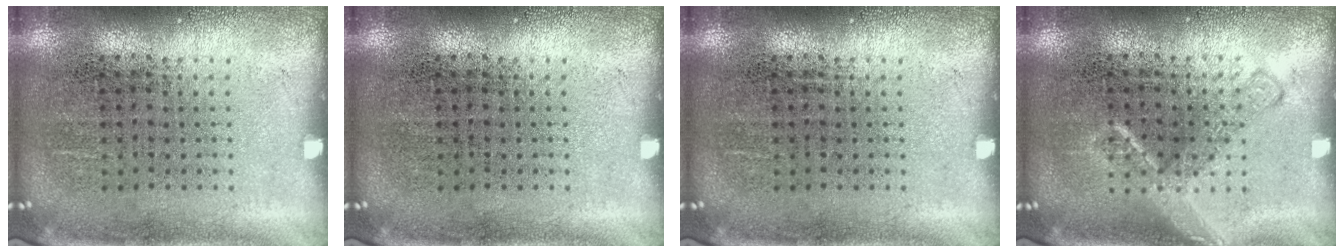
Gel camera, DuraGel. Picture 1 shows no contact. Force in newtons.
{"total": 0.0}
{"total": 0.0}
{"total": 2.3, "press": 2.3, "slide": 0.4}